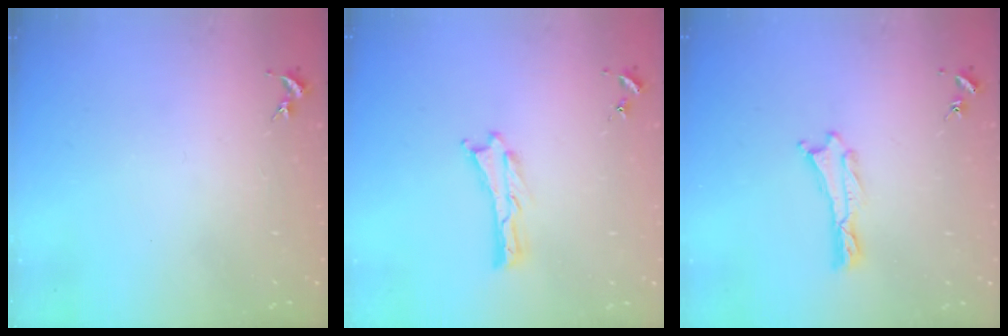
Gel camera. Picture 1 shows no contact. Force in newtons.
{"total": 0.0}
{"total": 0.0}